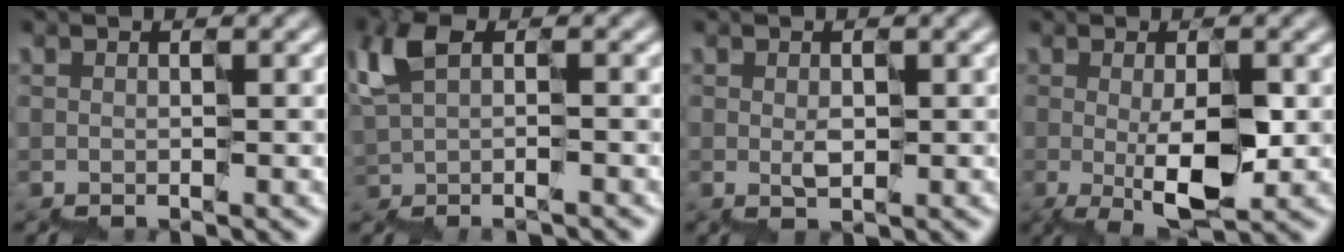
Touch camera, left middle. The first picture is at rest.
{"total": 3.4, "force": [-0.4, 1.5, 3.0], "torque": [-0.064, 0.002, -0.010]}
{"total": 1.2, "force": [0.3, 0.7, 0.9], "torque": [-0.018, 0.007, 0.006]}
{"total": 4.2, "force": [-0.3, 1.3, 4.0], "torque": [-0.070, -0.003, 0.000]}